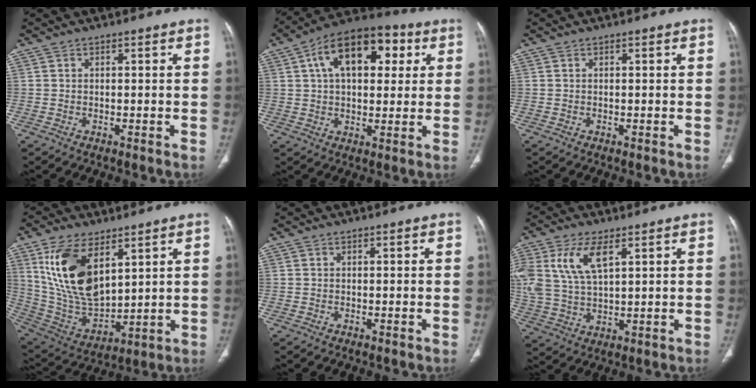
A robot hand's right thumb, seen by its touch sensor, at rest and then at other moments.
{"total": 17.0, "force": [5.4, 9.7, 12.9], "torque": [-0.167, 0.018, 0.077]}
{"total": 0.0}
{"total": 18.1, "force": [7.6, 9.3, 13.6], "torque": [-0.245, -0.033, 0.162]}
{"total": 0.0}
{"total": 12.3, "force": [4.9, 5.9, 9.6], "torque": [-0.216, -0.006, 0.103]}